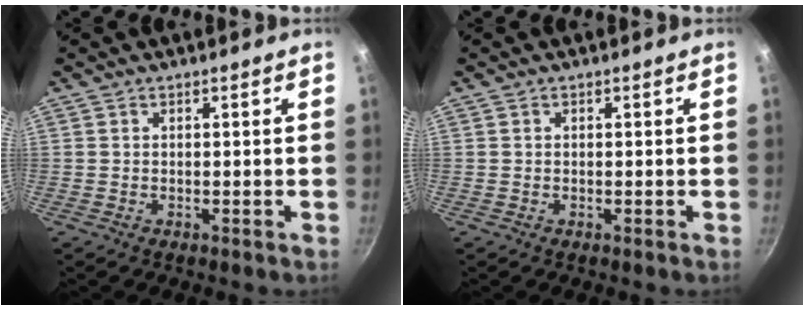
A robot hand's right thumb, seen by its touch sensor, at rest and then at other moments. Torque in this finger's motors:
{"motor_torque": [0.20, 0.00, -0.33, 0.18, 0.07]}